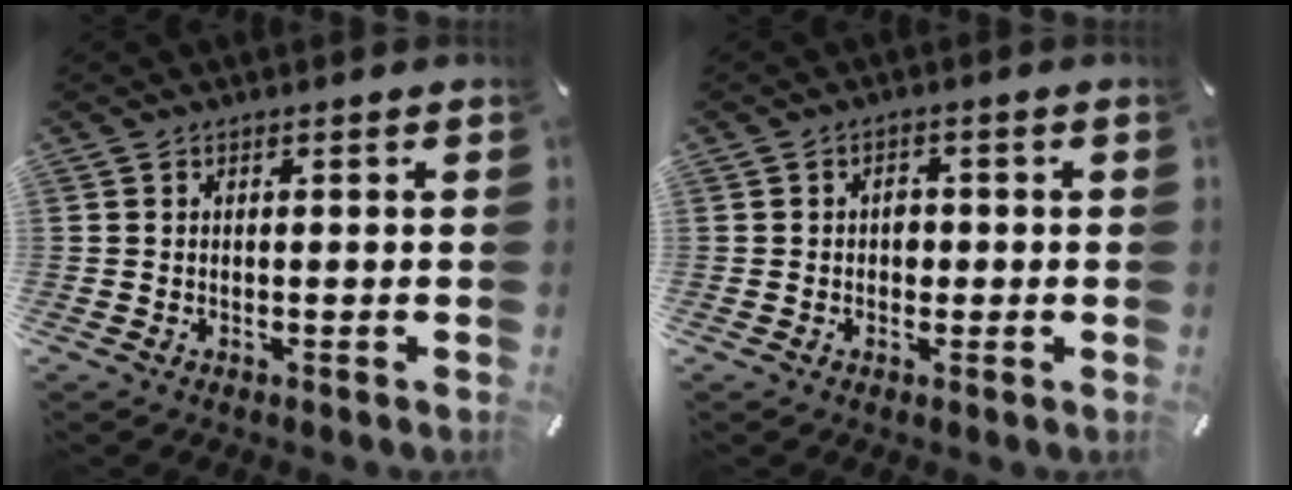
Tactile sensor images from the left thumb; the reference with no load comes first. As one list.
[{"total": 2.6, "force": [-0.3, 2.0, 1.5], "torque": [-0.014, -0.001, -0.012]}]